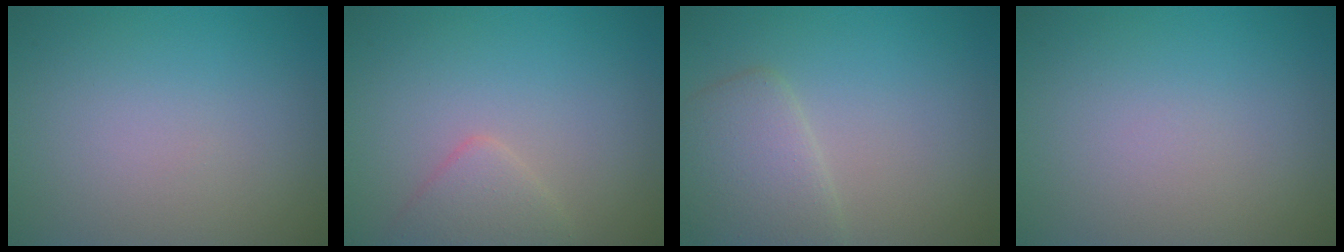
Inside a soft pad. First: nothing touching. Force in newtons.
{"total": 2.2, "press": 2.2, "slide": 0.2}
{"total": 3.8, "press": 3.8, "slide": 0.3}
{"total": 0.0}